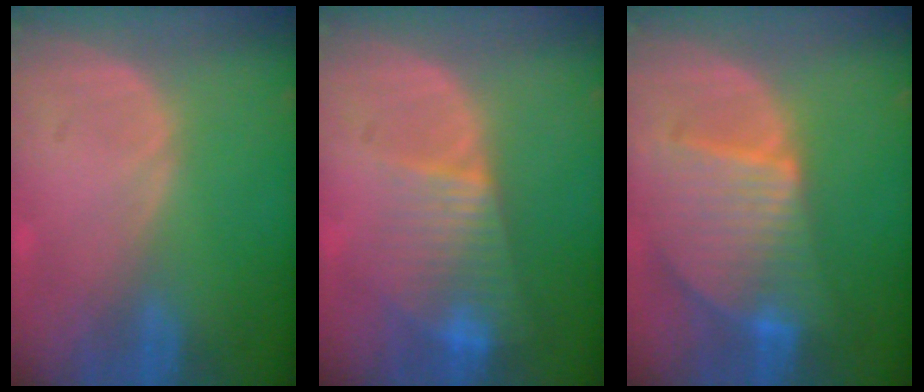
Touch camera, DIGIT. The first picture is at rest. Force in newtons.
{"total": 7.9, "press": 6.7, "slide": 4.3}
{"total": 9.5, "press": 8.2, "slide": 4.7}